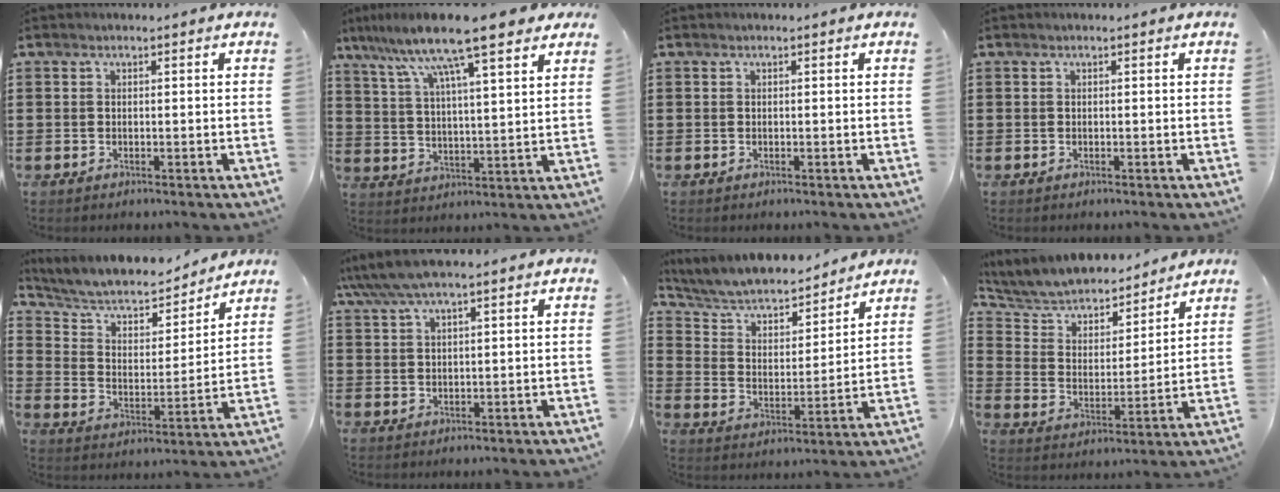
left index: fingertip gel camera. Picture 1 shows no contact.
{"total": 11.7, "force": [9.0, 1.0, 7.4], "torque": [-0.159, -0.040, 0.147]}
{"total": 0.0}
{"total": 0.0}
{"total": 6.5, "force": [5.6, 2.3, 2.2], "torque": [-0.073, -0.035, 0.093]}
{"total": 4.0, "force": [3.1, 0.5, 2.4], "torque": [-0.055, -0.001, 0.057]}
{"total": 5.2, "force": [4.8, 1.4, 1.6], "torque": [-0.056, -0.034, 0.075]}
{"total": 5.4, "force": [5.2, 1.5, 0.6], "torque": [-0.046, -0.039, 0.084]}